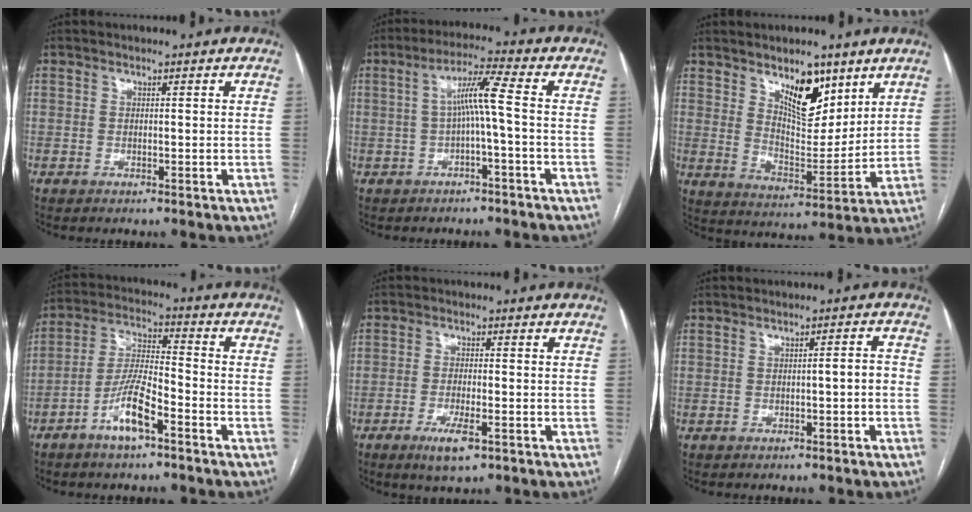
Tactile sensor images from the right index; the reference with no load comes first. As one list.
[{"total": 6.1, "force": [-0.4, -0.6, 6.0], "torque": [-0.108, 0.023, -0.004]}, {"total": 10.1, "force": [6.1, 4.1, 6.9], "torque": [-0.116, -0.007, 0.113]}, {"total": 8.7, "force": [-4.8, 1.7, 7.0], "torque": [-0.146, 0.004, -0.091]}, {"total": 5.0, "force": [-2.6, 1.1, 4.1], "torque": [-0.080, -0.007, -0.042]}, {"total": 2.1, "force": [-0.6, 0.3, 2.0], "torque": [-0.024, 0.005, -0.010]}]